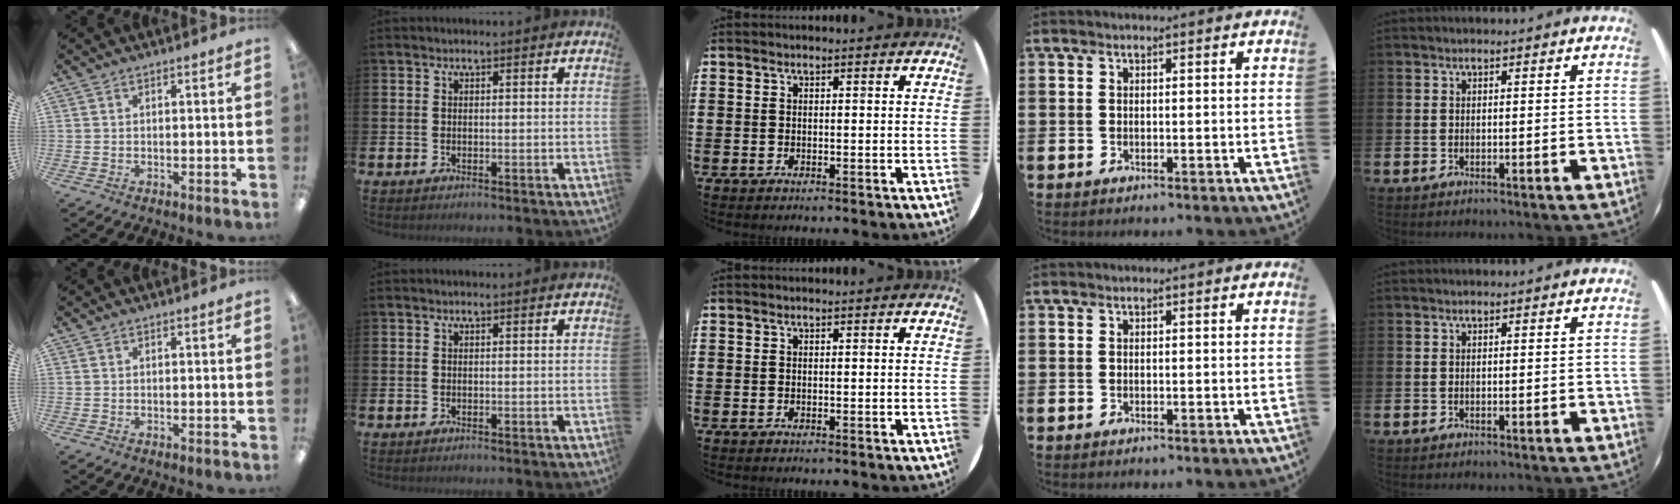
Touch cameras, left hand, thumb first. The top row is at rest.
{}